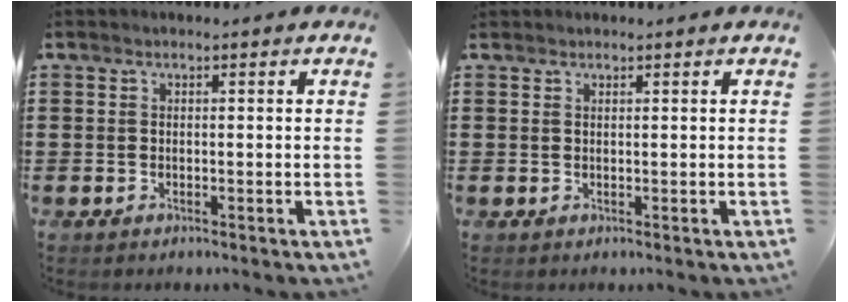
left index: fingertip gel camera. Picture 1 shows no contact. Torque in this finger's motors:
{"motor_torque": [-0.01, 0.07, -0.05, -0.01]}